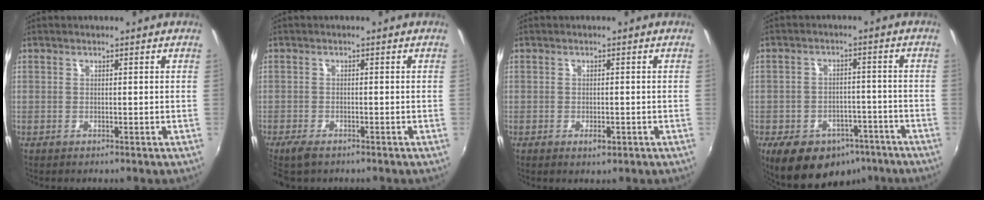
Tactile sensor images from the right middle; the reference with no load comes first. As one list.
[{"total": 3.7, "force": [-2.8, 1.4, 2.0], "torque": [-0.051, -0.014, -0.054]}, {"total": 1.7, "force": [-0.8, 0.7, 1.3], "torque": [-0.022, -0.002, -0.011]}, {"total": 15.6, "force": [-9.9, 9.5, 7.3], "torque": [-0.156, 0.011, -0.121]}]